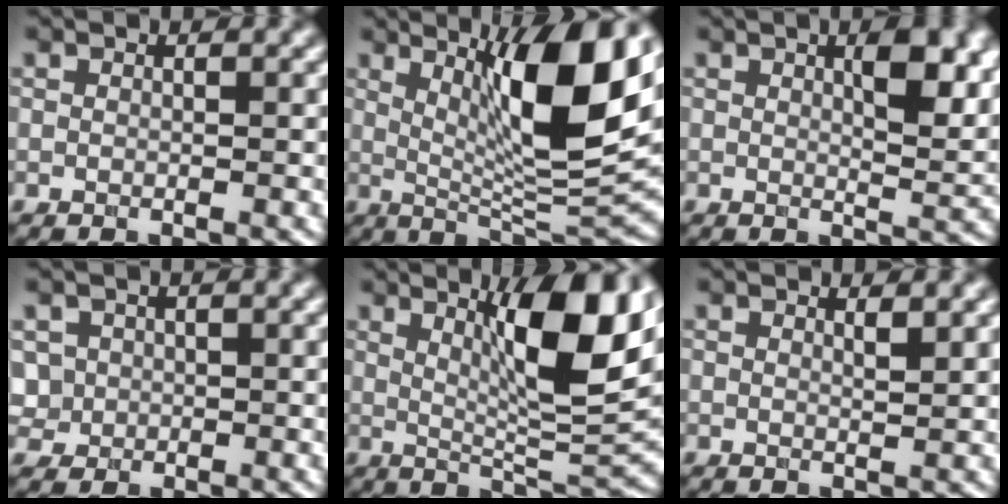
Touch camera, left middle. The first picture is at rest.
{"total": 11.0, "force": [3.6, 2.5, 10.1], "torque": [-0.144, -0.012, 0.073]}
{"total": 5.2, "force": [1.8, 1.7, 4.5], "torque": [-0.063, -0.001, 0.035]}
{"total": 2.3, "force": [0.1, 2.2, 0.6], "torque": [-0.017, 0.007, 0.017]}
{"total": 10.1, "force": [3.6, 2.2, 9.2], "torque": [-0.129, -0.004, 0.068]}
{"total": 1.0, "force": [0.7, 0.3, 0.8], "torque": [-0.004, 0.003, 0.013]}